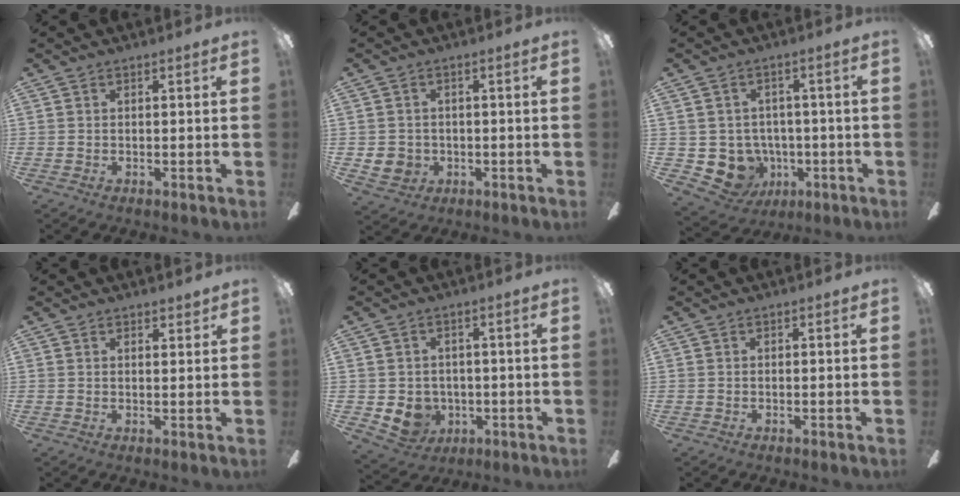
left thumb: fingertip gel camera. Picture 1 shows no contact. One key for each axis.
{"total": 3.9, "fx": -0.4, "fy": 3.8, "fz": 0.8, "tx": -0.018, "ty": 0.002, "tz": -0.007}
{"total": 8.1, "fx": -1.9, "fy": 7.5, "fz": 2.3, "tx": -0.073, "ty": 0.010, "tz": -0.027}
{"total": 1.9, "fx": 1.8, "fy": 0.7, "fz": 0.4, "tx": 0.006, "ty": -0.011, "tz": 0.030}
{"total": 6.8, "fx": -0.9, "fy": 6.3, "fz": 2.4, "tx": -0.063, "ty": 0.000, "tz": -0.013}
{"total": 0.0}